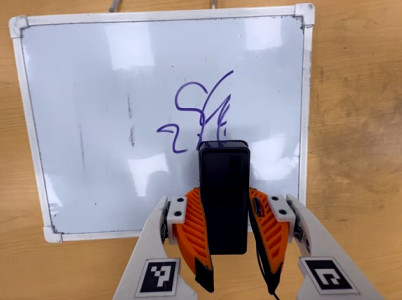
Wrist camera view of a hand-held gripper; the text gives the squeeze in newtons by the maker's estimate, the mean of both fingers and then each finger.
{"total": 7.5, "left": 5.9, "right": 9.2}